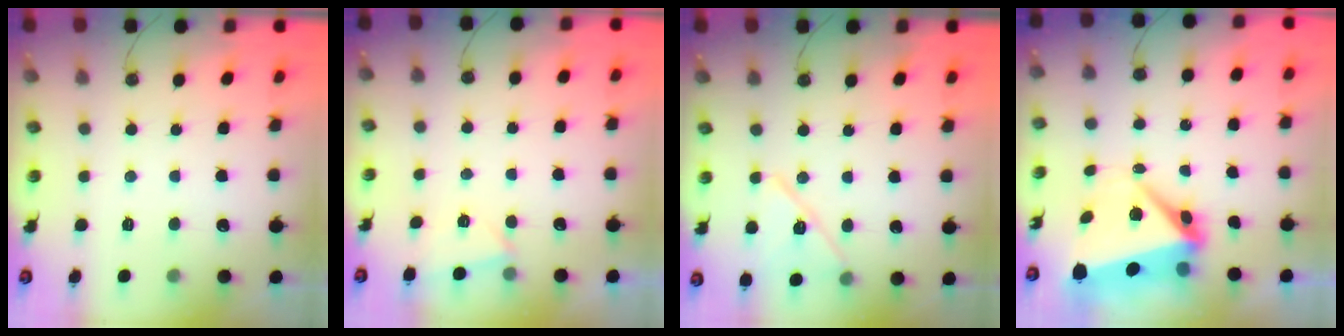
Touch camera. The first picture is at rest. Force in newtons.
{"total": 1.9, "press": 1.8, "slide": 0.6}
{"total": 12.4, "press": 9.5, "slide": 8.1}
{"total": 8.9, "press": 8.7, "slide": 1.7}